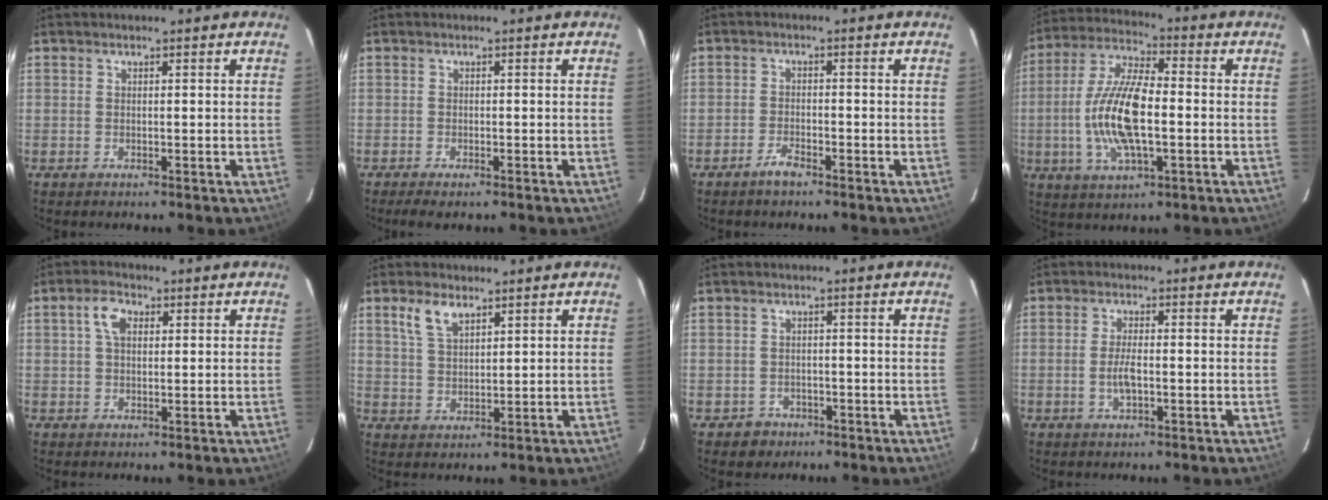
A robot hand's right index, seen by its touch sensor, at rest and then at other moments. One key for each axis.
{"total": 2.8, "fx": -2.2, "fy": 0.8, "fz": 1.6, "tx": -0.039, "ty": -0.011, "tz": -0.039}
{"total": 2.8, "fx": -2.3, "fy": 0.8, "fz": 1.3, "tx": -0.040, "ty": 0.001, "tz": -0.047}
{"total": 14.9, "fx": -2.3, "fy": 5.2, "fz": 13.7, "tx": -0.283, "ty": 0.001, "tz": -0.046}
{"total": 4.1, "fx": 1.2, "fy": 2.6, "fz": 3.0, "tx": -0.058, "ty": 0.014, "tz": 0.023}
{"total": 5.2, "fx": 3.2, "fy": 2.5, "fz": 3.3, "tx": -0.066, "ty": 0.009, "tz": 0.065}
{"total": 3.4, "fx": -1.7, "fy": 3.0, "fz": 0.1, "tx": -0.009, "ty": 0.012, "tz": -0.023}
{"total": 3.8, "fx": -0.9, "fy": 1.3, "fz": 3.5, "tx": -0.069, "ty": -0.002, "tz": -0.016}